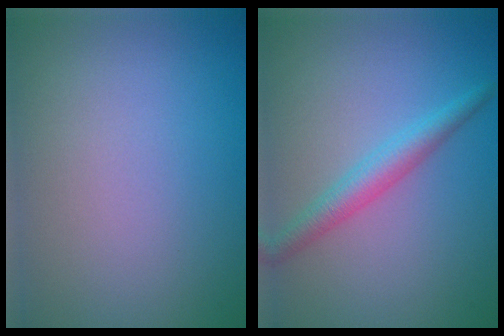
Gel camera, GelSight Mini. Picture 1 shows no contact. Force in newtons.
{"total": 2.7, "press": 2.7, "slide": 0.1}